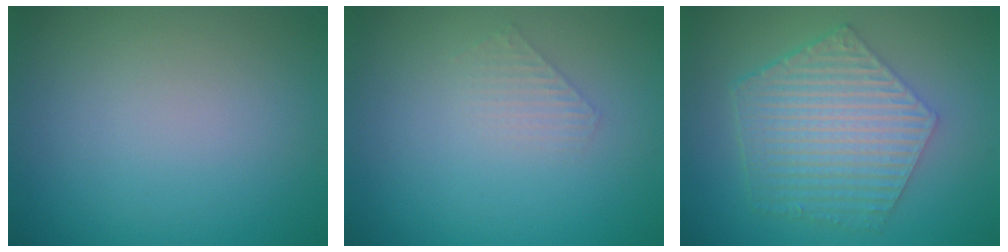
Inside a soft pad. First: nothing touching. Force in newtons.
{"total": 1.3, "press": 1.3, "slide": 0.2}
{"total": 6.4, "press": 4.6, "slide": 4.5}